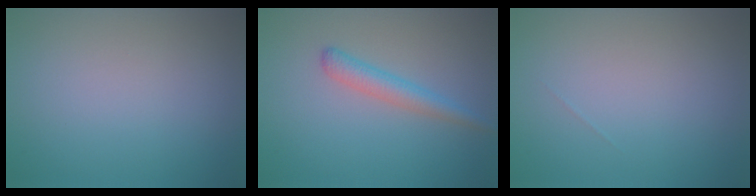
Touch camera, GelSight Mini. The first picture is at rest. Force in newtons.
{"total": 2.4, "press": 2.3, "slide": 0.1}
{"total": 0.0}